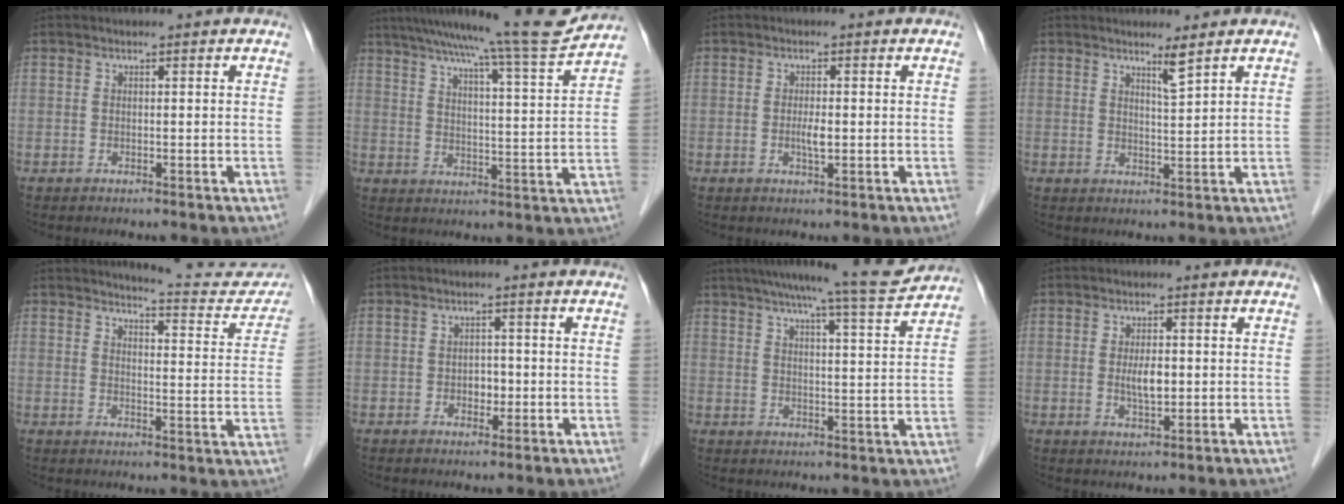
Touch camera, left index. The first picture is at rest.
{"total": 14.9, "force": [13.3, -1.4, 6.7], "torque": [-0.107, -0.020, 0.186]}
{"total": 2.0, "force": [-0.4, 0.4, 1.9], "torque": [-0.039, -0.004, -0.006]}
{"total": 2.3, "force": [1.7, -0.6, 1.4], "torque": [-0.027, -0.014, 0.034]}
{"total": 12.8, "force": [12.4, 1.8, 2.6], "torque": [-0.011, -0.052, 0.129]}
{"total": 2.1, "force": [-0.7, 1.5, 1.4], "torque": [-0.018, 0.001, -0.008]}
{"total": 10.6, "force": [9.7, -0.7, 4.2], "torque": [-0.062, -0.008, 0.131]}
{"total": 3.3, "force": [-0.2, 1.1, 3.1], "torque": [-0.059, -0.005, 0.000]}